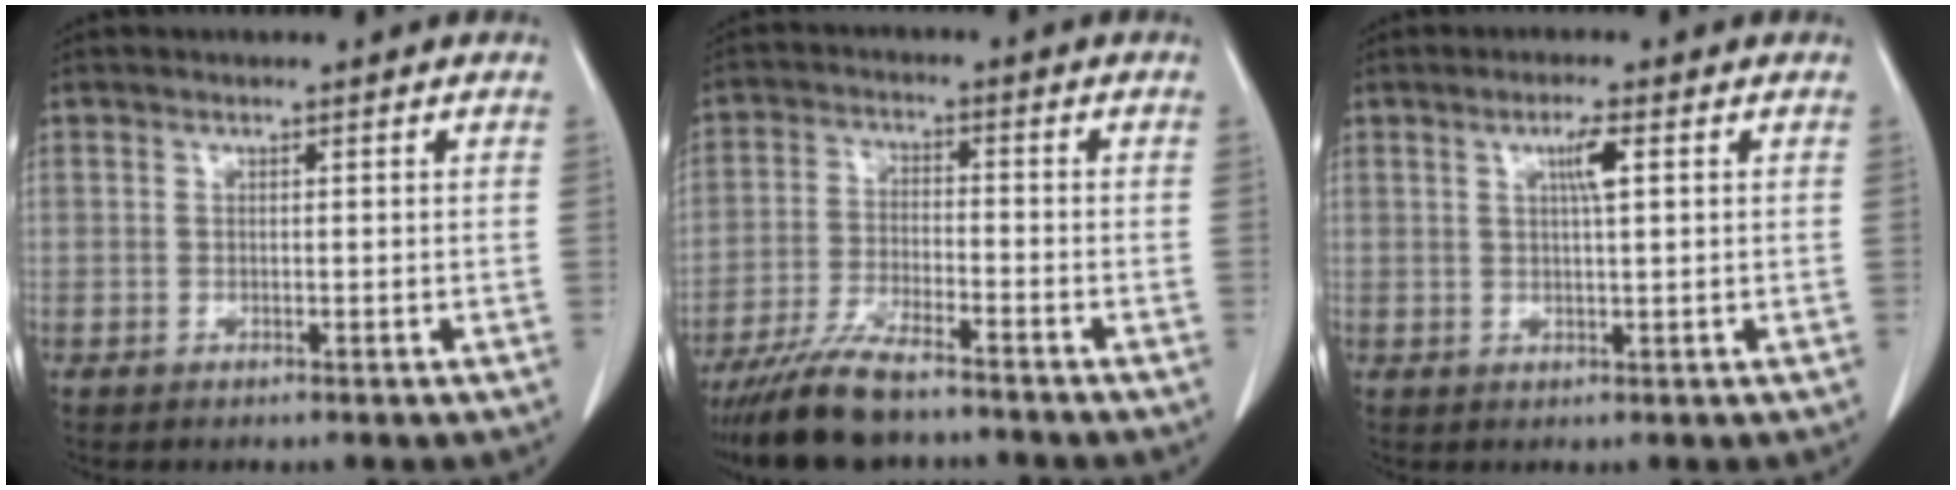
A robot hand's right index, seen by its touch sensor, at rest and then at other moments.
{"total": 9.4, "force": [-7.8, 1.5, 4.8], "torque": [-0.091, -0.026, -0.139]}
{"total": 3.2, "force": [1.0, 0.1, 3.0], "torque": [-0.053, 0.001, 0.018]}